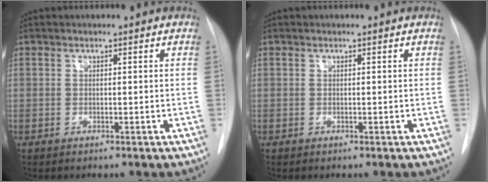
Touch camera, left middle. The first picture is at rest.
{"total": 0.0}